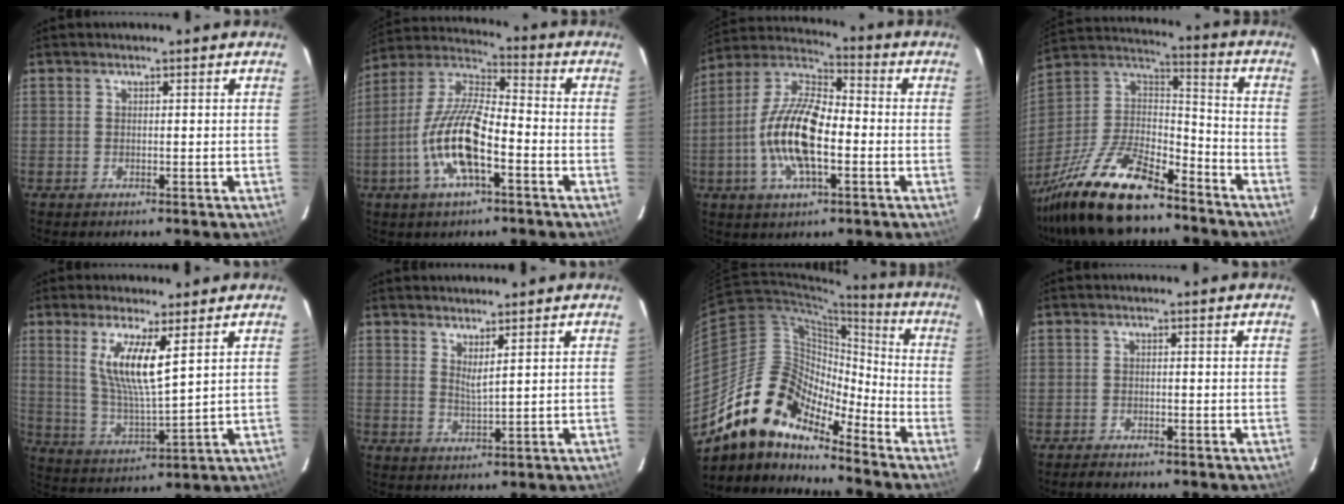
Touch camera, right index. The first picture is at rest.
{"total": 14.8, "force": [-5.5, 4.6, 13.0], "torque": [-0.268, -0.003, -0.111]}
{"total": 15.9, "force": [-3.5, 6.6, 14.0], "torque": [-0.285, 0.005, -0.076]}
{"total": 23.7, "force": [-17.4, 7.6, 14.2], "torque": [-0.297, -0.014, -0.304]}
{"total": 9.9, "force": [4.3, 1.2, 8.8], "torque": [-0.170, -0.013, 0.089]}
{"total": 2.9, "force": [2.0, -0.1, 2.1], "torque": [-0.038, -0.006, 0.032]}
{"total": 16.4, "force": [-12.8, 6.6, 7.9], "torque": [-0.140, 0.006, -0.250]}
{"total": 1.9, "force": [-1.8, 0.5, 0.6], "torque": [-0.020, -0.003, -0.032]}